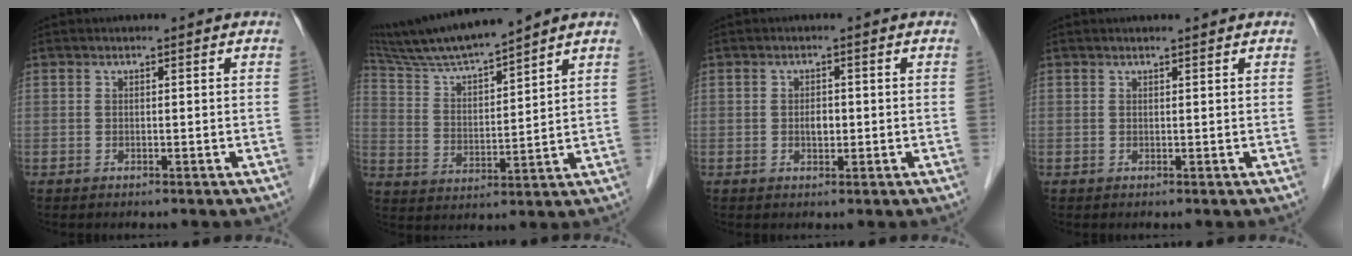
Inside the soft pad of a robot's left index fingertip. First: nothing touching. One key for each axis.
{"total": 11.3, "fx": 10.2, "fy": -0.7, "fz": 4.7, "tx": -0.094, "ty": 0.008, "tz": 0.193}
{"total": 1.7, "fx": -0.5, "fy": 1.0, "fz": 1.3, "tx": -0.021, "ty": -0.003, "tz": -0.009}
{"total": 0.9, "fx": 0.8, "fy": -0.2, "fz": 0.4, "tx": -0.006, "ty": 0.001, "tz": 0.013}